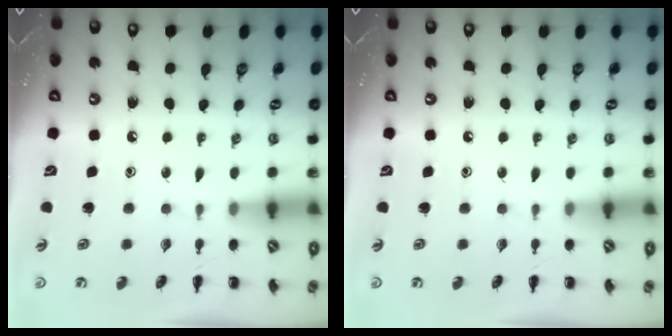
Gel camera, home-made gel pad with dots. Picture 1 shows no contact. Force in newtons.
{"total": 0.0}